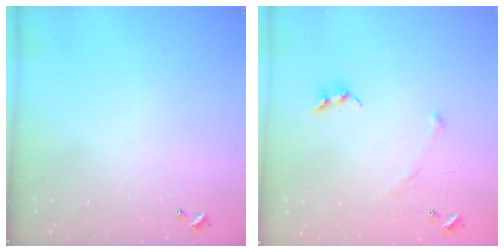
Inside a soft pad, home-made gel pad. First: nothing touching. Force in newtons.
{"total": 3.9, "press": 3.9, "slide": 0.8}